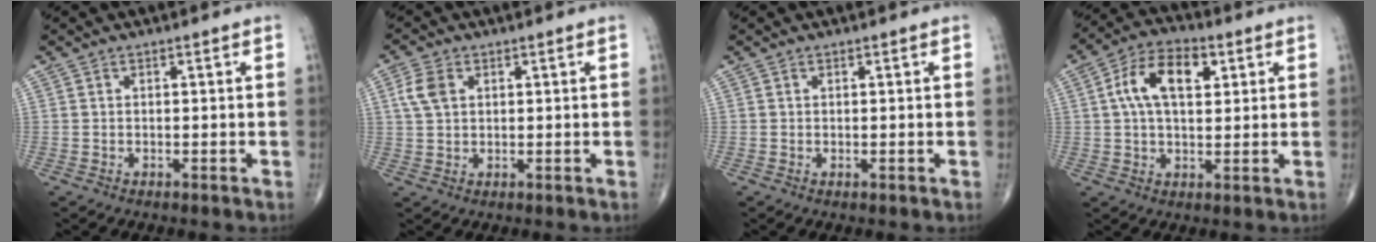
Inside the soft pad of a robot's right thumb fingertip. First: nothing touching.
{"total": 4.7, "force": [1.5, 3.2, 3.1], "torque": [-0.065, 0.005, 0.029]}
{"total": 0.0}
{"total": 11.1, "force": [3.0, 6.2, 8.8], "torque": [-0.144, 0.015, 0.045]}